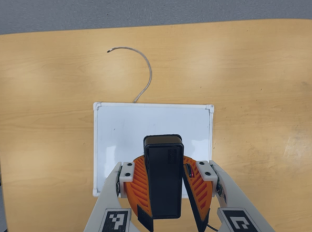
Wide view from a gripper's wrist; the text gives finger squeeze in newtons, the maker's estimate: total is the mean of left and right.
{"total": 10.1, "left": 10.0, "right": 10.2}